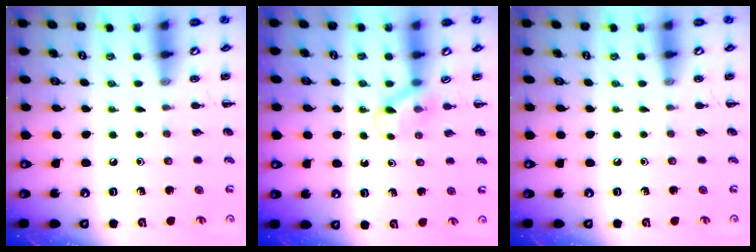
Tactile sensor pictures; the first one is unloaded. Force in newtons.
{"total": 2.9, "press": 2.7, "slide": 1.1}
{"total": 0.0}